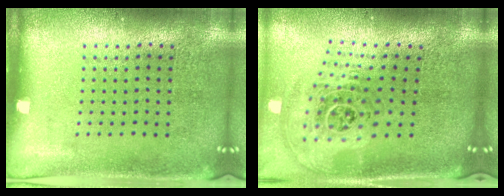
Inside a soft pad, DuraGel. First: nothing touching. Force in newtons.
{"total": 2.1, "press": 1.6, "slide": 1.4}